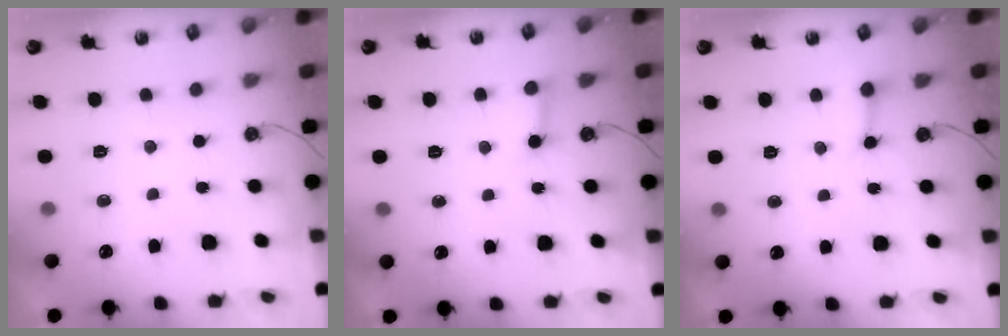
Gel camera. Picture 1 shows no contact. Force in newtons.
{"total": 5.7, "press": 5.7, "slide": 0.2}
{"total": 3.5, "press": 3.5, "slide": 0.3}